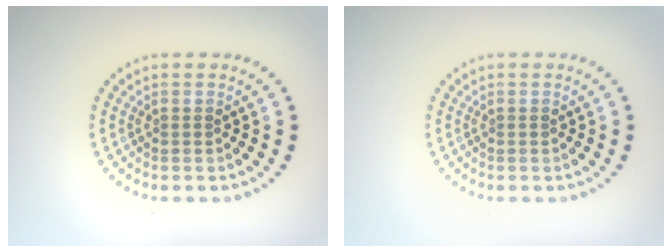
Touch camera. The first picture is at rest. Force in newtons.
{"total": 0.0}